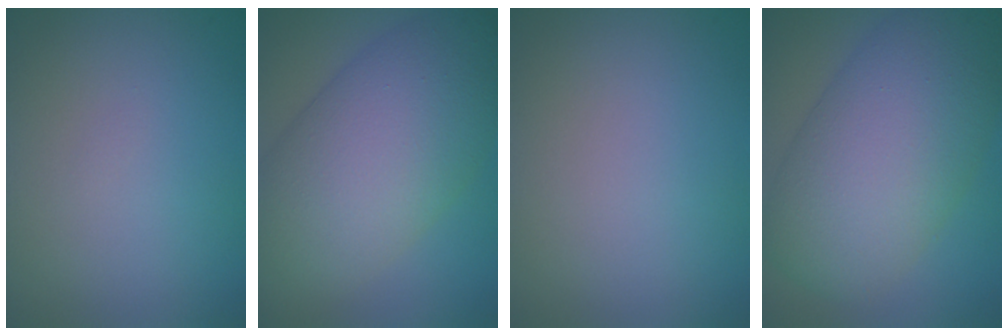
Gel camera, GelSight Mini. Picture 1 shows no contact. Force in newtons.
{"total": 11.9, "press": 11.9, "slide": 0.3}
{"total": 0.0}
{"total": 11.3, "press": 11.3, "slide": 0.4}